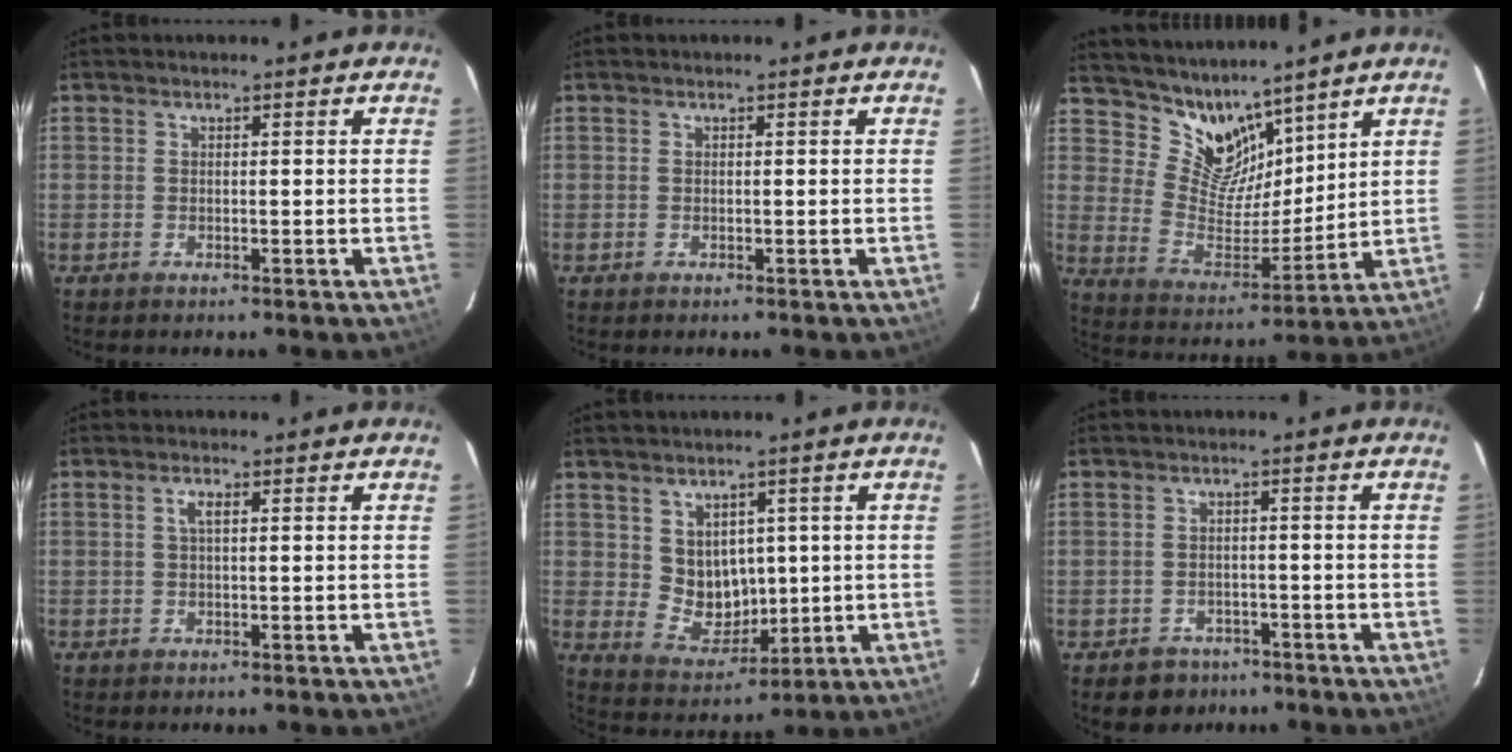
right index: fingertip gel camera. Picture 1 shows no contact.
{"total": 0.0}
{"total": 10.7, "force": [9.0, 5.2, 2.5], "torque": [-0.046, -0.010, 0.179]}
{"total": 1.7, "force": [0.5, 0.4, 1.6], "torque": [-0.031, 0.005, 0.007]}
{"total": 7.6, "force": [1.8, 6.6, 3.4], "torque": [-0.063, -0.002, 0.055]}
{"total": 5.3, "force": [-3.2, 4.2, 0.4], "torque": [-0.019, 0.024, -0.040]}